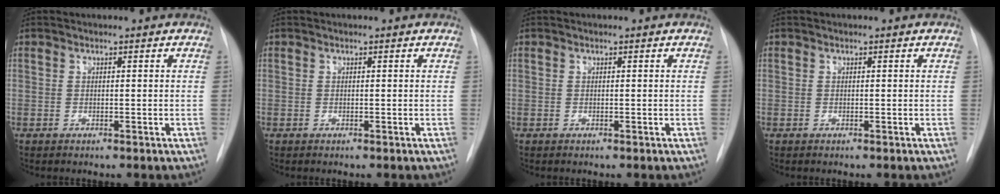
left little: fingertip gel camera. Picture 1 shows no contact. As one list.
[{"total": 0.0}, {"total": 0.0}, {"total": 0.0}]